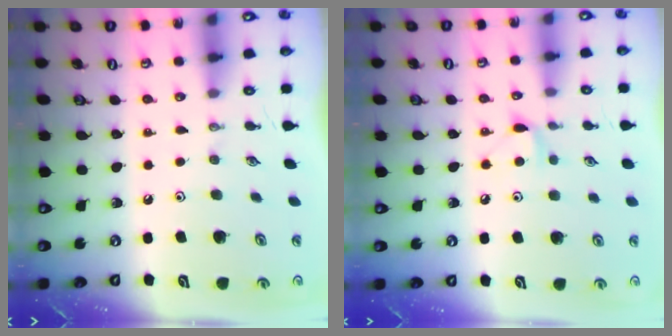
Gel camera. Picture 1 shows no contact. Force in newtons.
{"total": 6.9, "press": 6.9, "slide": 0.7}